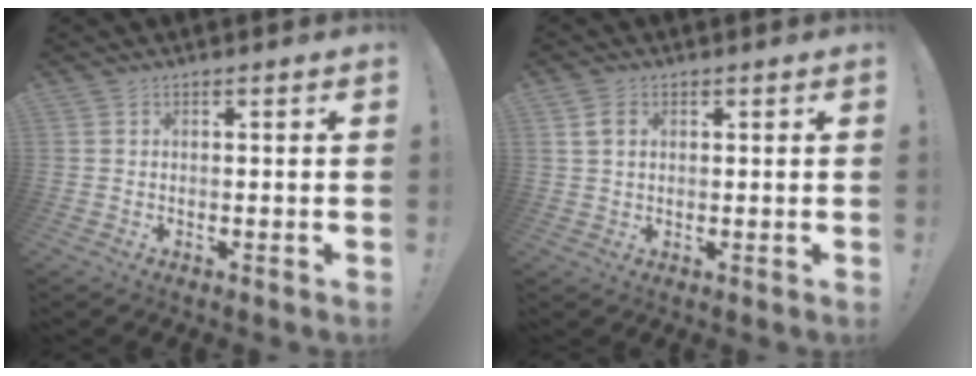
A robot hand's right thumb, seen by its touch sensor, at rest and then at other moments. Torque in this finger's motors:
{"motor_torque": [-0.03, -0.05, -0.03, -0.06, 0.12]}